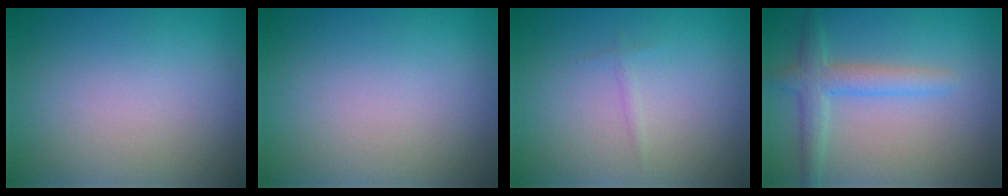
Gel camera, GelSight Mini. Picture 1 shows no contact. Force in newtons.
{"total": 0.0}
{"total": 0.5, "press": 0.5, "slide": 0.1}
{"total": 3.0, "press": 3.0, "slide": 0.2}